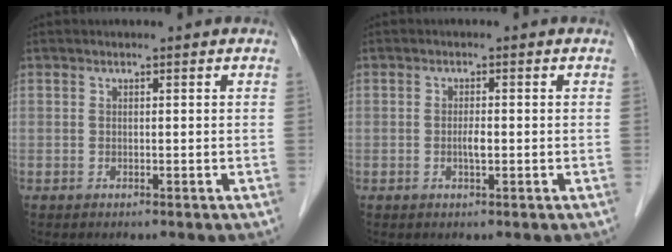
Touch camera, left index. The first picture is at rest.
{"total": 1.6, "force": [-0.4, 0.3, 1.5], "torque": [-0.030, -0.001, -0.008]}